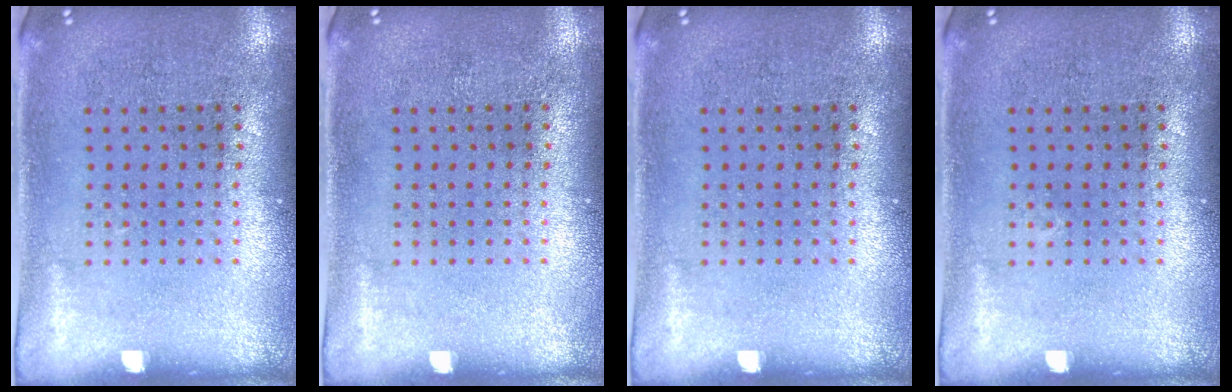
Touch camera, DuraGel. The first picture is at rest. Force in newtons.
{"total": 0.0}
{"total": 0.0}
{"total": 0.0}